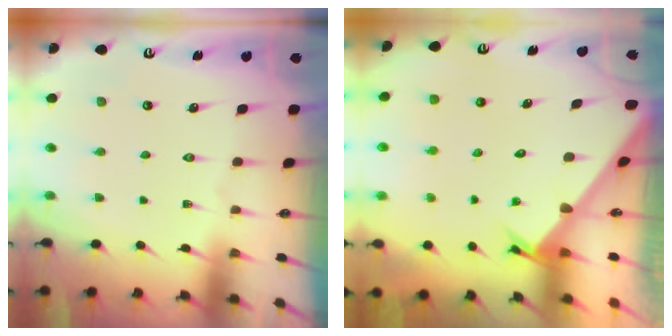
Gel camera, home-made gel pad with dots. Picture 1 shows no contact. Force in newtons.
{"total": 2.4, "press": 2.4, "slide": 0.1}